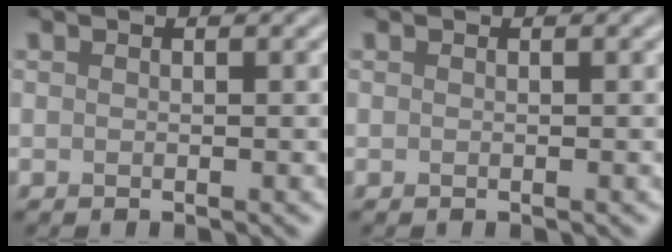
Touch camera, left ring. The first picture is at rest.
{"total": 0.0}